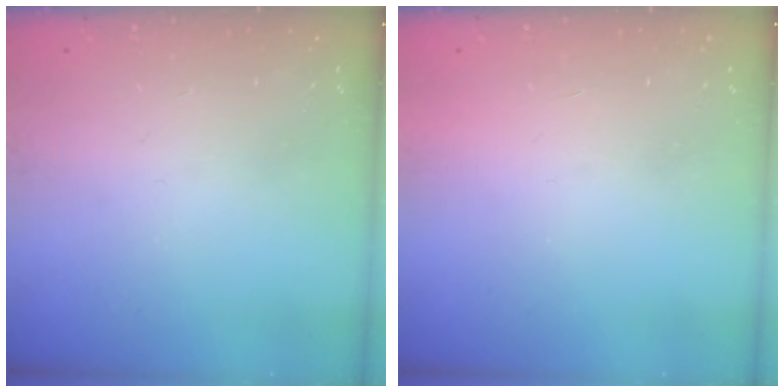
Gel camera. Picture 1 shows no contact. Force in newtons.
{"total": 1.6, "press": 1.6, "slide": 0.1}